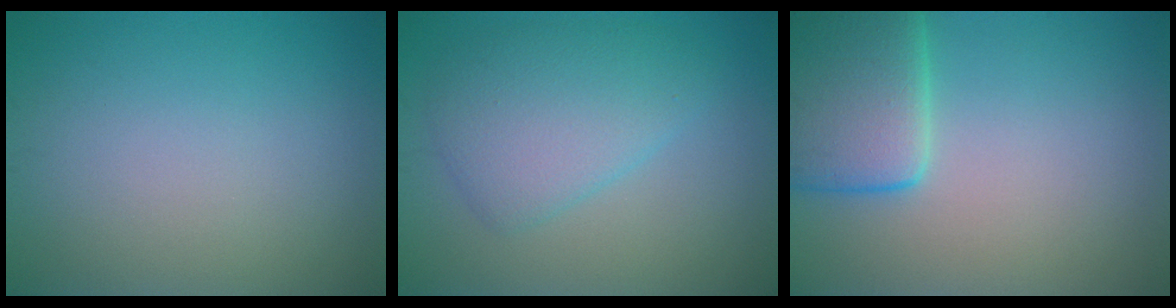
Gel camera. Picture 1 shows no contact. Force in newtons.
{"total": 4.7, "press": 4.7, "slide": 0.1}
{"total": 6.9, "press": 6.9, "slide": 0.6}